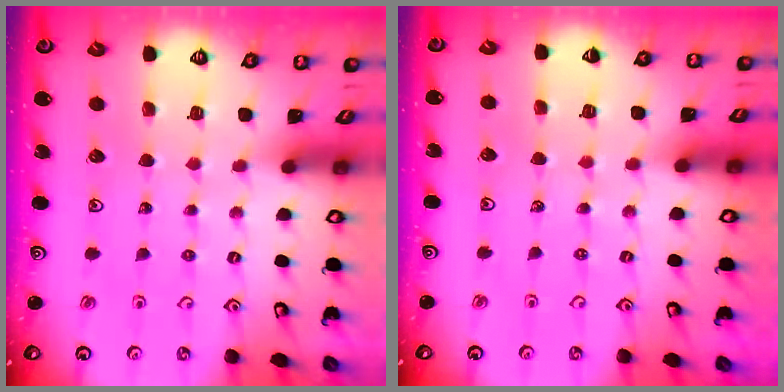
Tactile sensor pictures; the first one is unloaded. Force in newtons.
{"total": 1.3, "press": 1.3, "slide": 0.2}